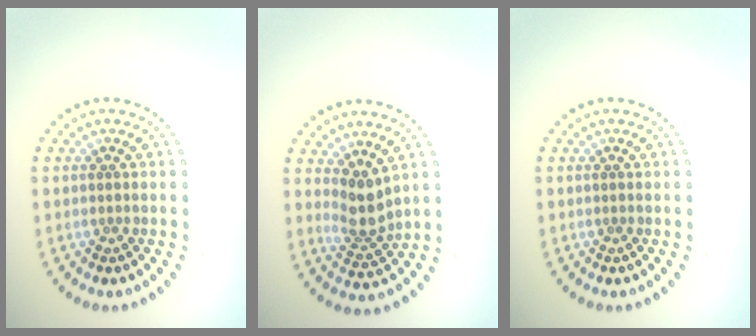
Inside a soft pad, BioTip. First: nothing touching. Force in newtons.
{"total": 2.7, "press": 2.1, "slide": 1.7}
{"total": 0.0}